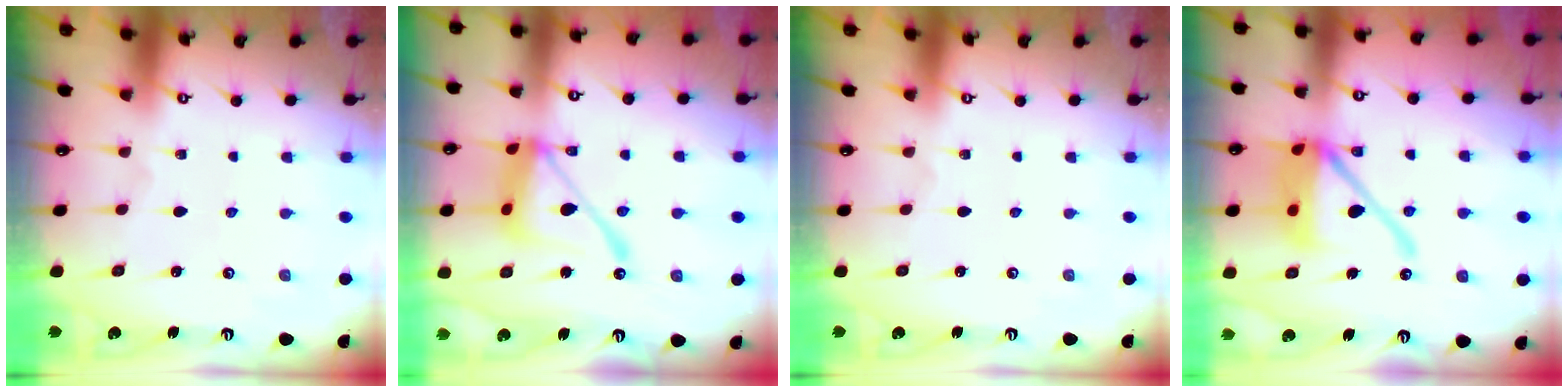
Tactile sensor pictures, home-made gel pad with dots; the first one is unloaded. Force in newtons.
{"total": 14.7, "press": 14.7, "slide": 1.2}
{"total": 0.0}
{"total": 14.9, "press": 14.8, "slide": 1.9}